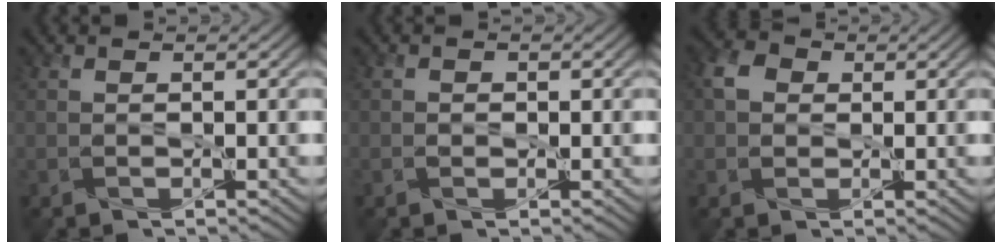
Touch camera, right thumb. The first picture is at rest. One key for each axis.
{"total": 0.7, "fx": -0.3, "fy": 0.6, "fz": 0.2, "tx": -0.005, "ty": -0.002, "tz": -0.009}
{"total": 3.2, "fx": 0.5, "fy": 2.7, "fz": 1.7, "tx": -0.042, "ty": 0.006, "tz": 0.003}